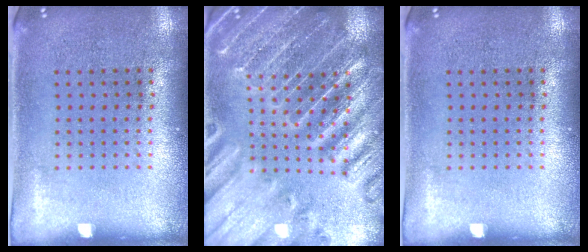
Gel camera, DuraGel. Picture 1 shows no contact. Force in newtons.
{"total": 3.5, "press": 3.4, "slide": 0.9}
{"total": 0.0}